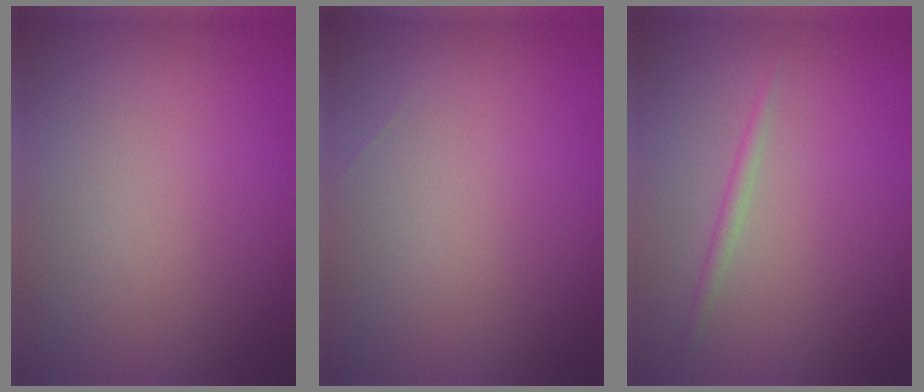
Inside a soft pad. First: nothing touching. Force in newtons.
{"total": 0.0}
{"total": 1.0, "press": 1.0, "slide": 0.0}